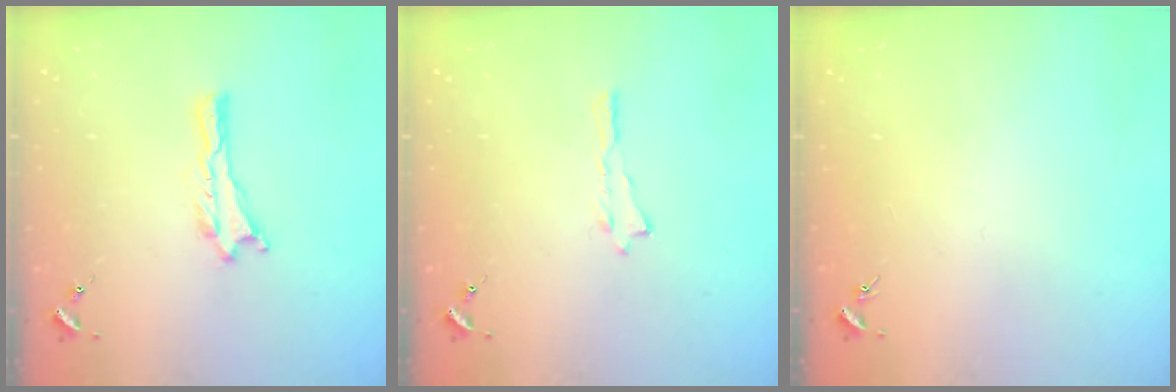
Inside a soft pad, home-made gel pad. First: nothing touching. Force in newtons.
{"total": 0.0}
{"total": 0.0}